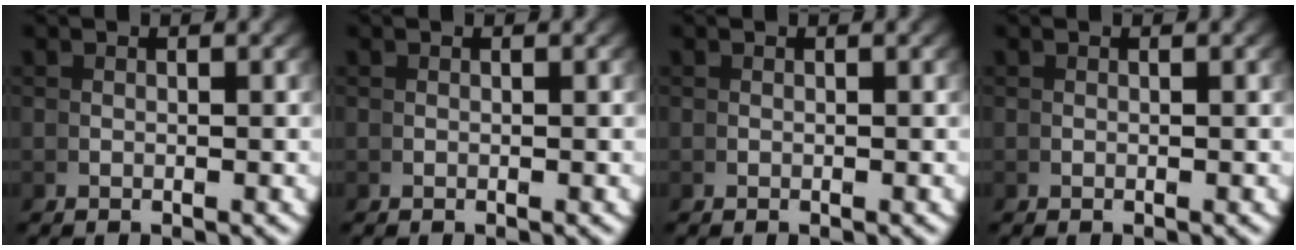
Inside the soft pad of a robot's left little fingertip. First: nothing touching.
{"total": 0.0}
{"total": 0.0}
{"total": 0.0}